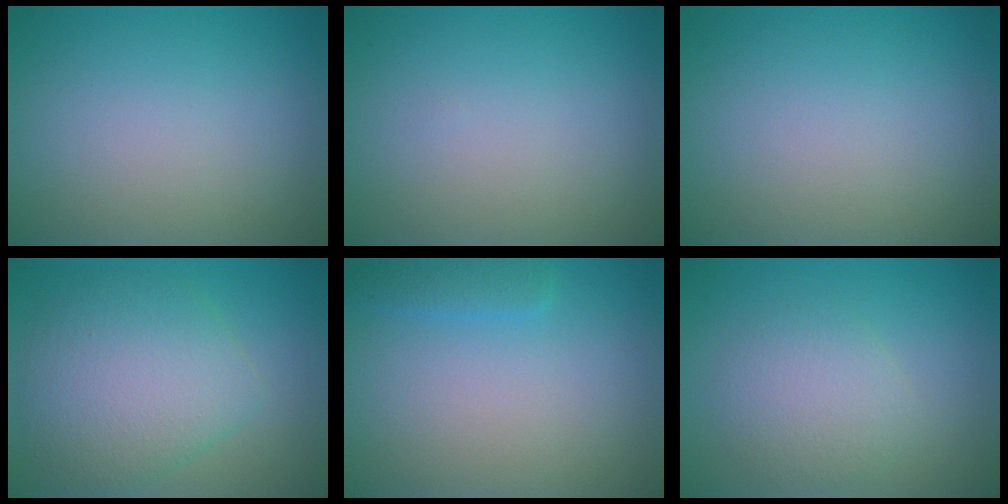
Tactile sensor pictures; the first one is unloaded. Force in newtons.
{"total": 0.0}
{"total": 0.0}
{"total": 6.4, "press": 6.4, "slide": 0.3}
{"total": 1.4, "press": 1.4, "slide": 0.1}
{"total": 3.0, "press": 3.0, "slide": 0.0}